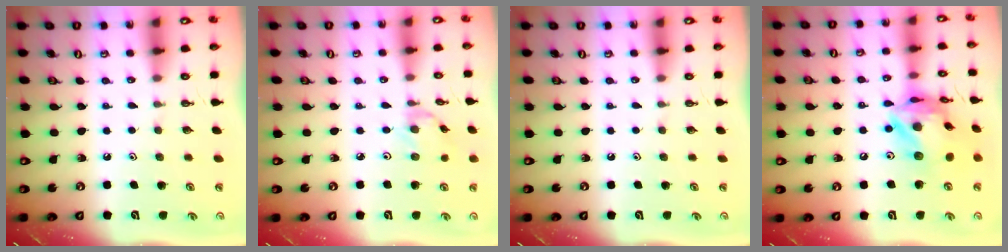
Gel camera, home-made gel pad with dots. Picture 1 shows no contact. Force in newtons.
{"total": 1.2, "press": 1.1, "slide": 0.3}
{"total": 0.0}
{"total": 17.3, "press": 17.2, "slide": 1.9}